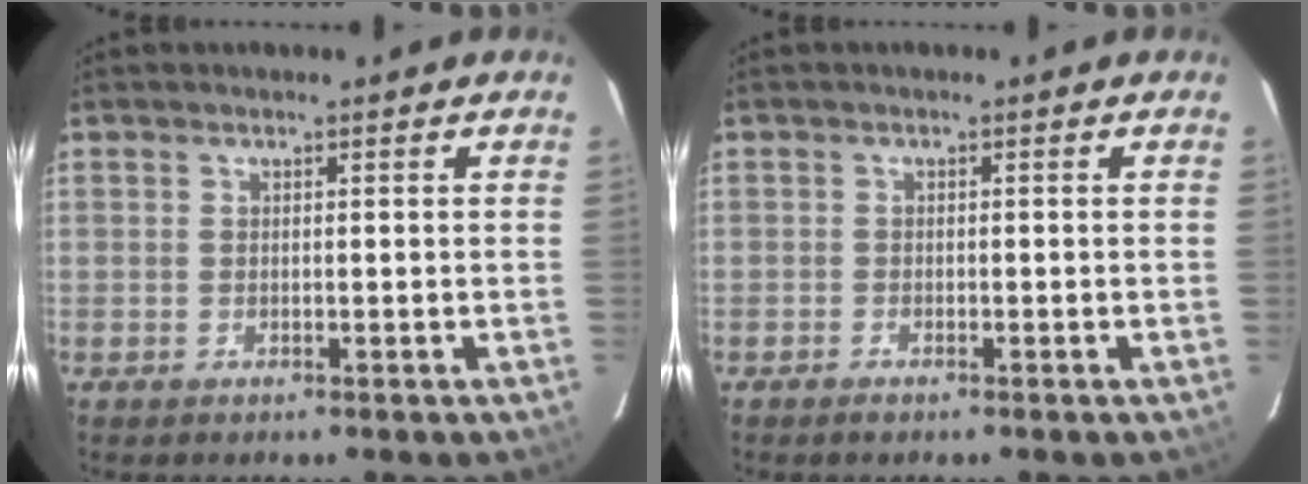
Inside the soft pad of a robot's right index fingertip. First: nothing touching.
{"total": 1.0, "force": [-0.9, 0.4, 0.3], "torque": [-0.010, -0.001, -0.019]}